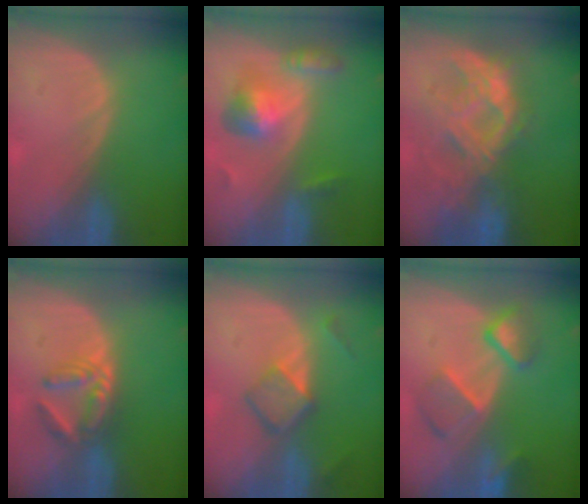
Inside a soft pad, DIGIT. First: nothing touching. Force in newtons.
{"total": 6.5, "press": 6.0, "slide": 2.5}
{"total": 9.9, "press": 8.8, "slide": 4.5}
{"total": 5.7, "press": 5.1, "slide": 2.7}
{"total": 5.1, "press": 4.7, "slide": 2.2}
{"total": 7.6, "press": 6.7, "slide": 3.6}